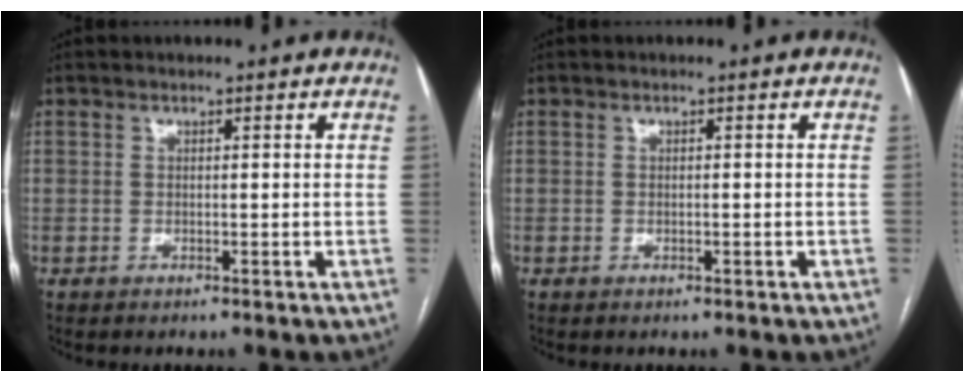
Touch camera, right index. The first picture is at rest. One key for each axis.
{"total": 0.6, "fx": -0.2, "fy": 0.2, "fz": 0.6, "tx": -0.013, "ty": -0.001, "tz": 0.000}